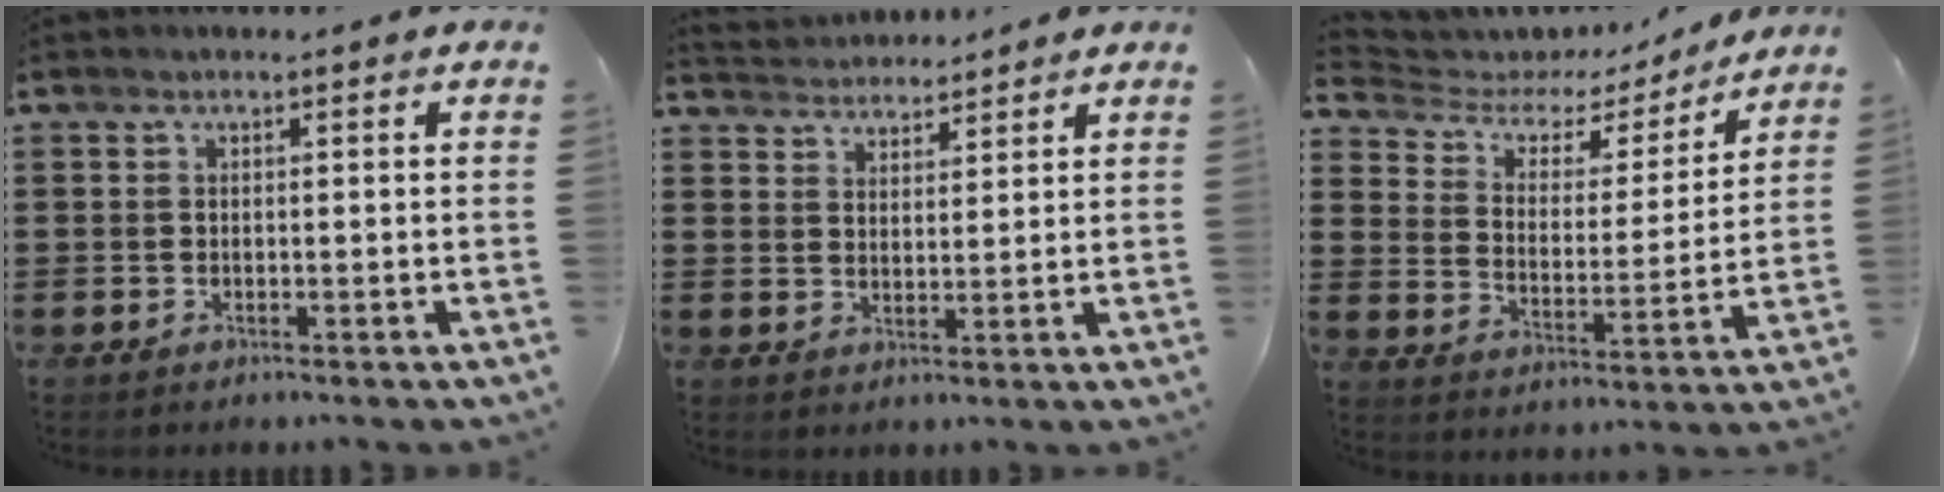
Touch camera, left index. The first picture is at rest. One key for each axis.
{"total": 3.3, "fx": 3.2, "fy": 0.5, "fz": -0.6, "tx": -0.002, "ty": -0.009, "tz": 0.059}
{"total": 4.8, "fx": 3.9, "fy": 2.3, "fz": 1.6, "tx": -0.059, "ty": -0.024, "tz": 0.059}